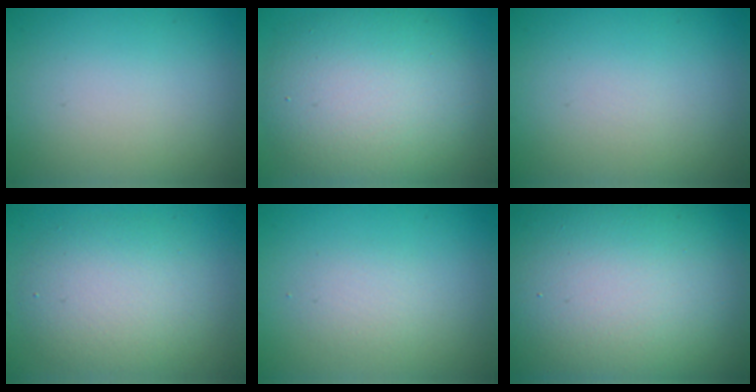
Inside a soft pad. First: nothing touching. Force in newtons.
{"total": 8.8, "press": 8.8, "slide": 0.5}
{"total": 0.0}
{"total": 4.7, "press": 4.6, "slide": 0.4}
{"total": 1.4, "press": 1.4, "slide": 0.1}
{"total": 19.4, "press": 19.4, "slide": 0.9}